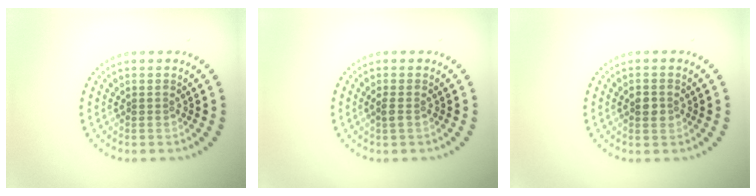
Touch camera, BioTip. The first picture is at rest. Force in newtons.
{"total": 0.8, "press": 0.8, "slide": 0.2}
{"total": 1.4, "press": 1.4, "slide": 0.2}